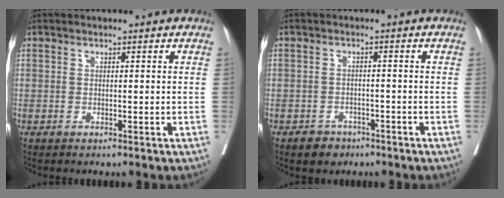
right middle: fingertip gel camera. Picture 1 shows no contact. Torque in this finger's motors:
{"motor_torque": [0.43, -0.39, 0.03, 0.01]}